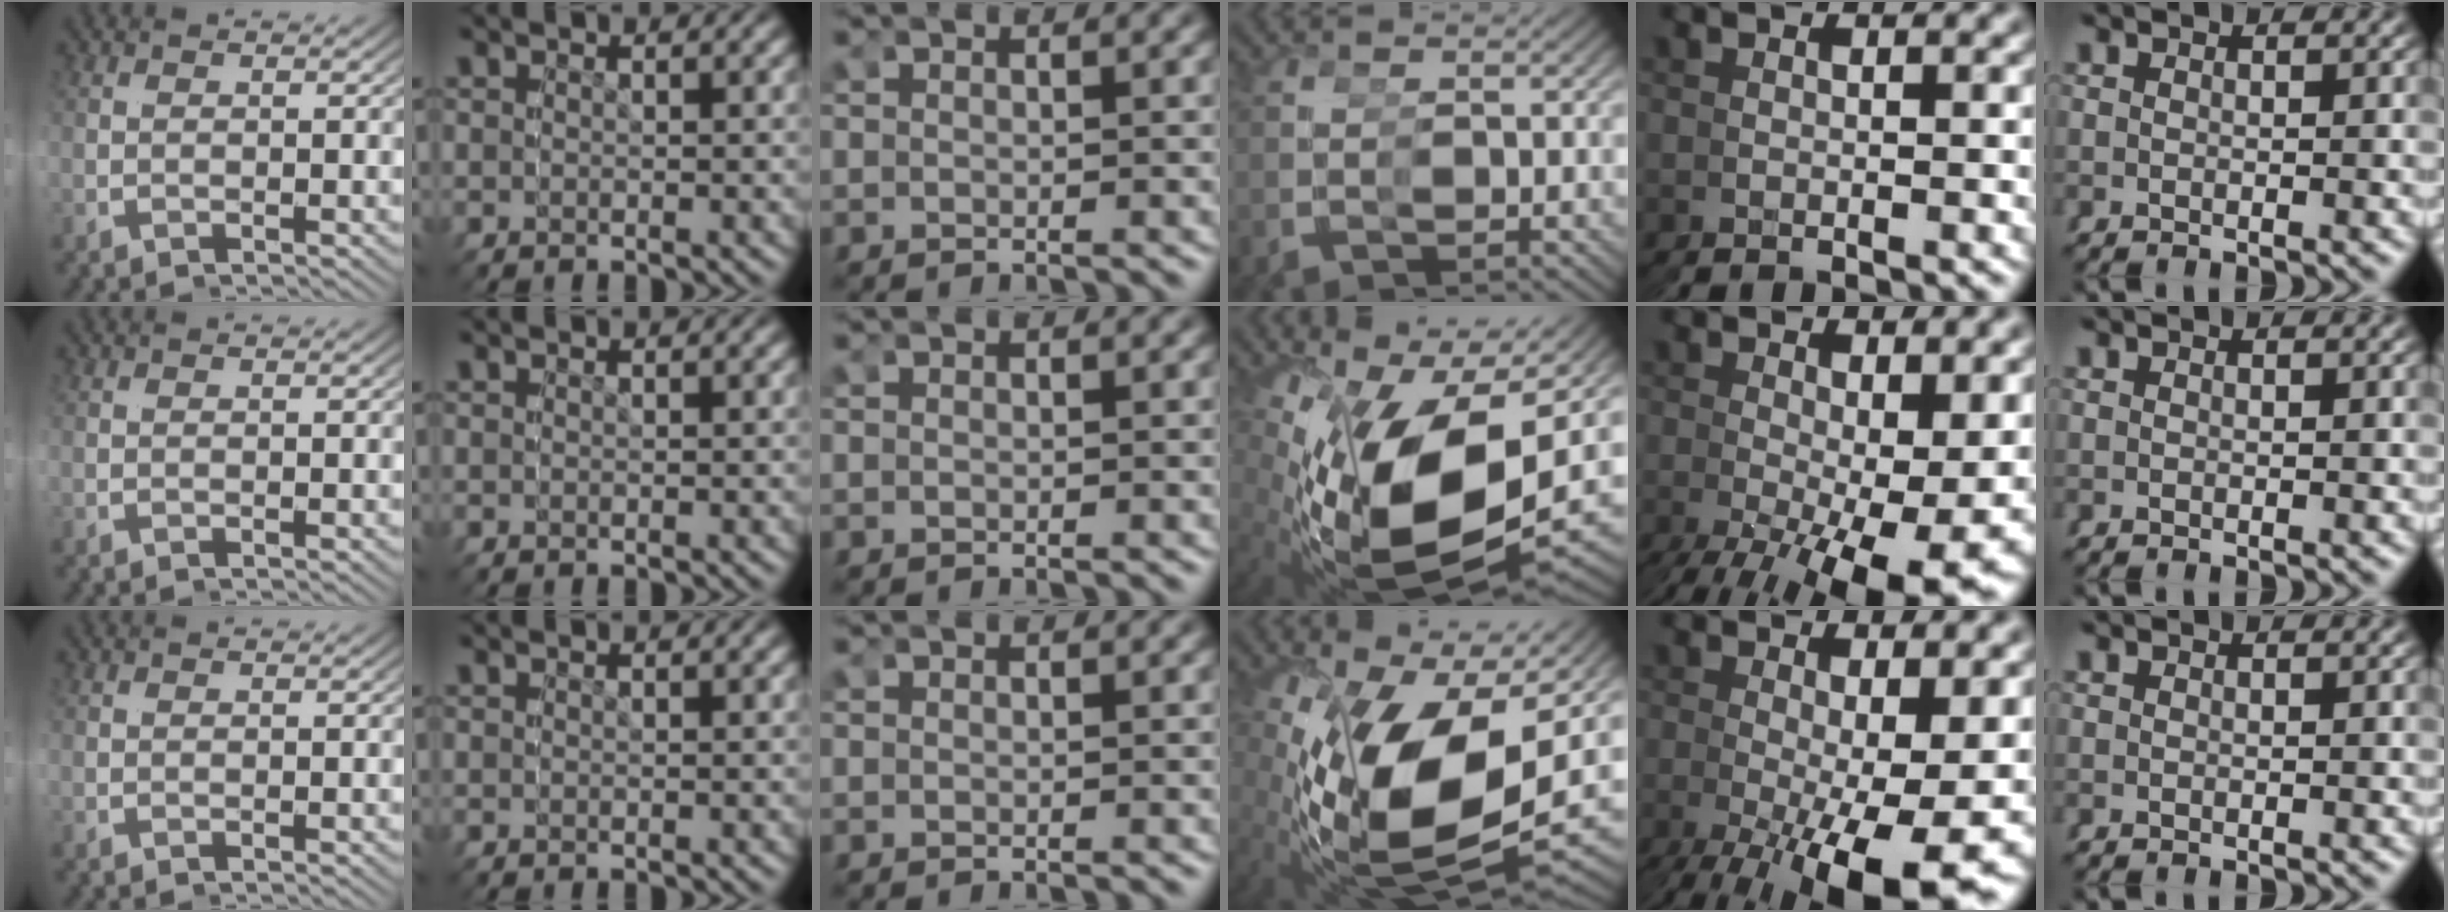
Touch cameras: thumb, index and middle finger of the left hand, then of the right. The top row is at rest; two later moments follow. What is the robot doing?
{"motion": "grasp_and_lifting", "object": "glue stick"}